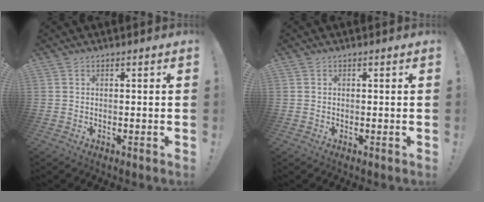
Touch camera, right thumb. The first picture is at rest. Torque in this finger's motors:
{"motor_torque": [0.01, -0.11, 0.11, -0.10, 0.00]}